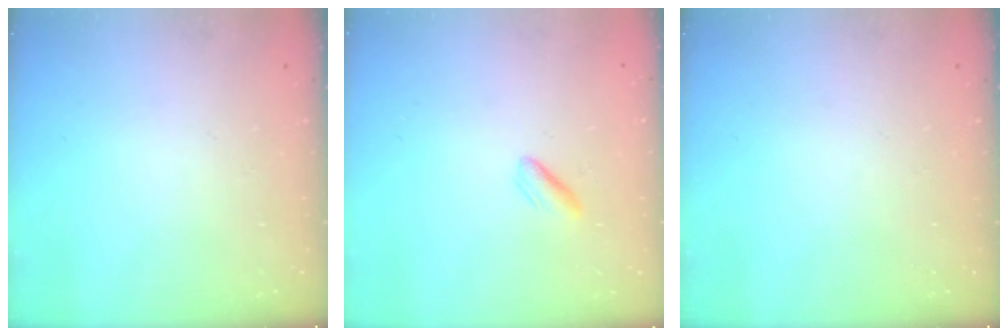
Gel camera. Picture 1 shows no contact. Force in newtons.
{"total": 2.1, "press": 2.0, "slide": 0.7}
{"total": 0.0}